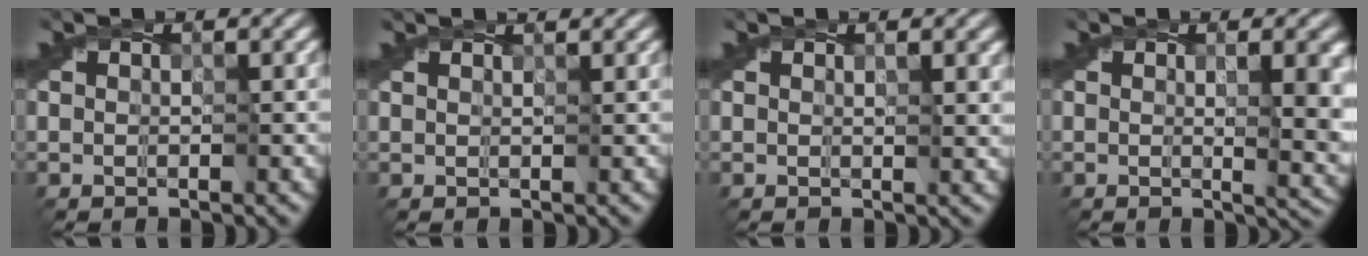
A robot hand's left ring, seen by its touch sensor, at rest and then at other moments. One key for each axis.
{"total": 1.1, "fx": 0.9, "fy": 0.1, "fz": 0.6, "tx": -0.006, "ty": 0.004, "tz": 0.006}
{"total": 1.4, "fx": 0.5, "fy": 0.2, "fz": 1.3, "tx": -0.018, "ty": 0.000, "tz": 0.003}
{"total": 7.8, "fx": 0.3, "fy": 3.2, "fz": 7.2, "tx": -0.081, "ty": -0.003, "tz": 0.003}